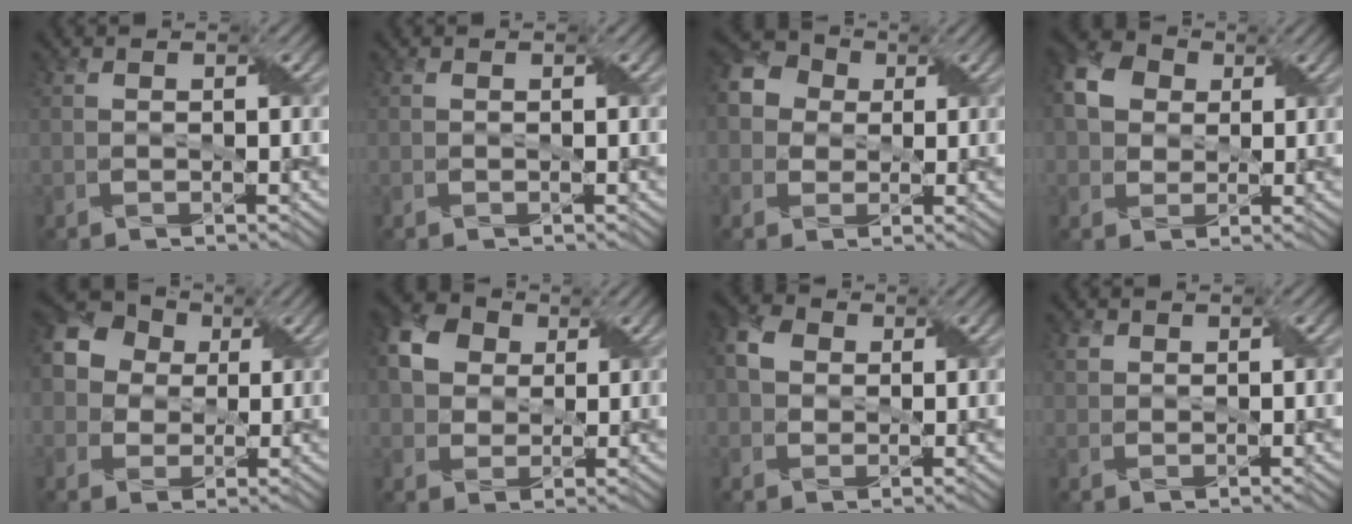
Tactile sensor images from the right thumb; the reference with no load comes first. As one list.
[{"total": 0.0}, {"total": 6.1, "force": [1.2, 5.3, 2.6], "torque": [-0.083, 0.019, 0.005]}, {"total": 6.8, "force": [1.8, 5.4, 3.6], "torque": [-0.098, 0.015, 0.023]}, {"total": 10.6, "force": [3.0, 9.0, 4.6], "torque": [-0.145, 0.040, 0.032]}, {"total": 7.4, "force": [2.3, 5.8, 3.9], "torque": [-0.106, 0.017, 0.033]}, {"total": 4.3, "force": [1.0, 3.5, 2.4], "torque": [-0.062, 0.012, 0.011]}, {"total": 1.0, "force": [0.6, 0.7, 0.2], "torque": [-0.007, 0.003, 0.013]}]